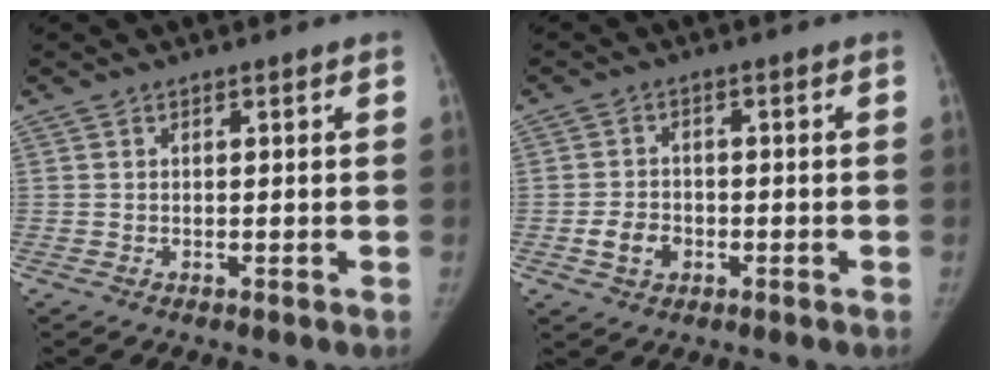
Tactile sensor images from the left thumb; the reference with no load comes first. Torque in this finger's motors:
{"motor_torque": [-0.06, 0.96, 0.55, -0.46, 0.01]}